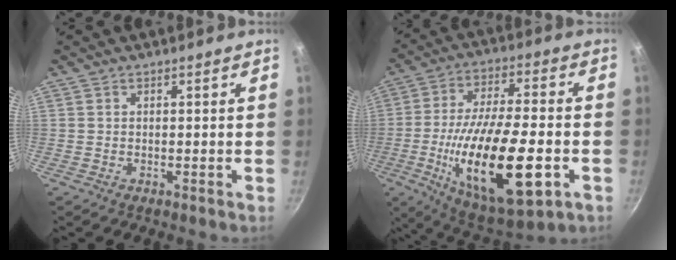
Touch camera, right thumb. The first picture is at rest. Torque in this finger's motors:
{"motor_torque": [1.55, 3.46, 2.46, -0.31, 0.69]}